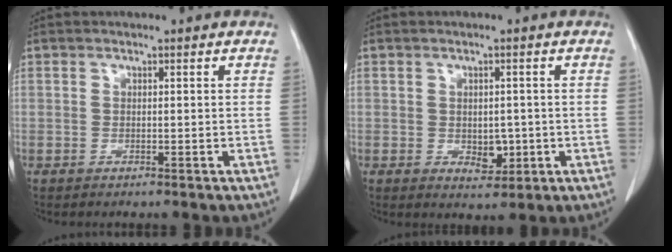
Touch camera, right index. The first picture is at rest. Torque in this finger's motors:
{"motor_torque": [-0.02, 0.07, 0.00, 0.01]}